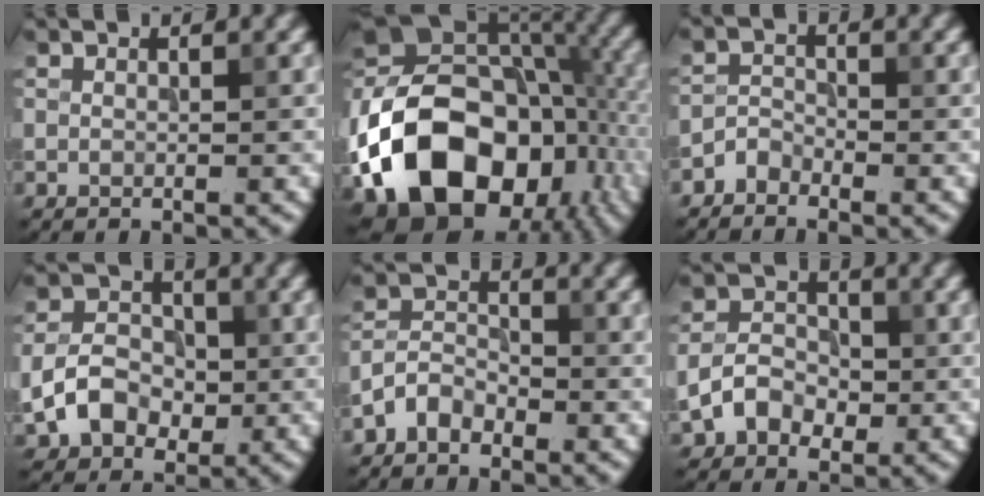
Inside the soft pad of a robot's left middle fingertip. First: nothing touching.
{"total": 17.9, "force": [-6.4, 12.3, 11.4], "torque": [-0.197, -0.005, -0.114]}
{"total": 1.6, "force": [-1.4, 0.7, 0.3], "torque": [-0.001, 0.009, -0.032]}
{"total": 5.2, "force": [-1.0, 4.1, 3.1], "torque": [-0.061, 0.001, -0.017]}
{"total": 2.9, "force": [-1.9, 1.7, 1.3], "torque": [-0.023, 0.011, -0.044]}
{"total": 4.3, "force": [-1.0, 3.3, 2.6], "torque": [-0.049, 0.002, -0.021]}